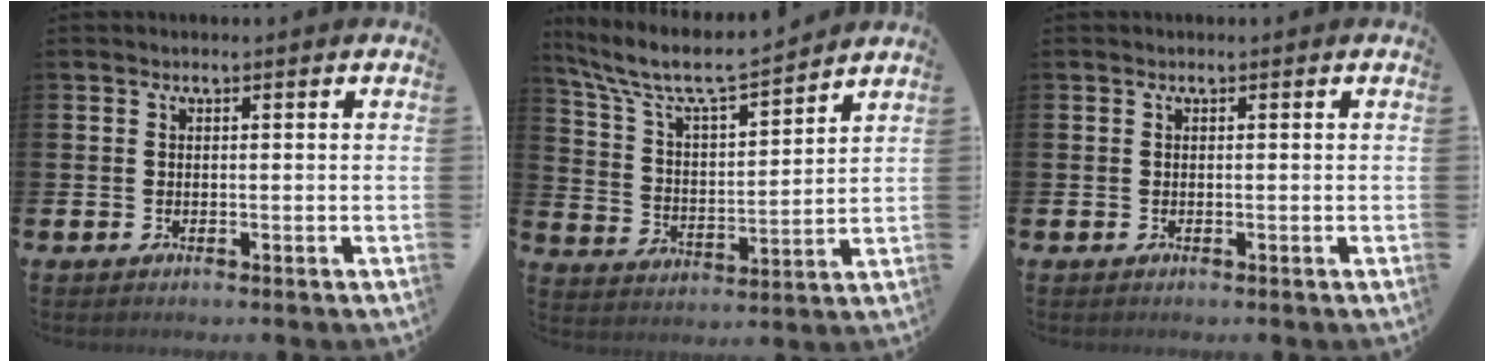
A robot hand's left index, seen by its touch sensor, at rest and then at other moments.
{"total": 8.2, "force": [7.5, 1.2, 3.2], "torque": [-0.101, -0.049, 0.127]}
{"total": 0.0}